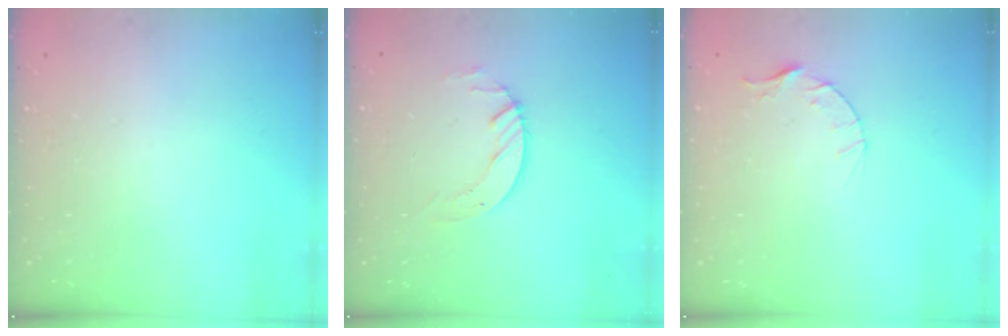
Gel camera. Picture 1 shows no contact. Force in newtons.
{"total": 4.2, "press": 4.1, "slide": 0.5}
{"total": 3.5, "press": 3.5, "slide": 0.4}